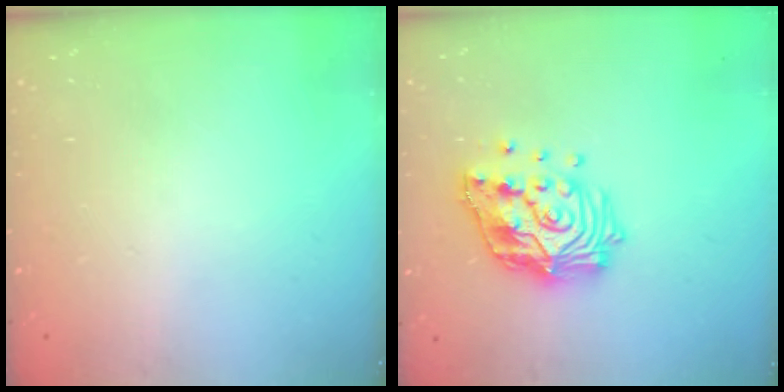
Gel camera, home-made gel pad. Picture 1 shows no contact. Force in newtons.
{"total": 17.3, "press": 17.1, "slide": 2.1}